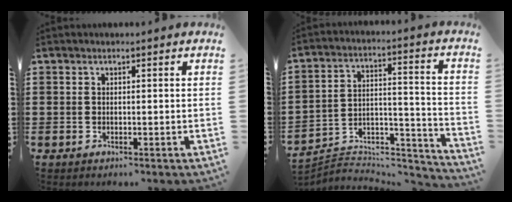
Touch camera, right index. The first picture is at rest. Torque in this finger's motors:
{"motor_torque": [-1.81, 0.32, -1.05, -0.21]}